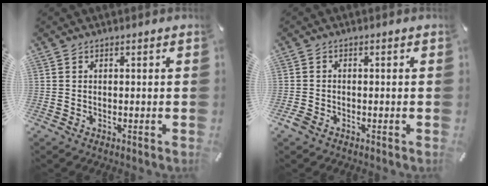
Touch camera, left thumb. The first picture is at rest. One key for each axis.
{"total": 1.8, "fx": -1.2, "fy": 1.0, "fz": 0.9, "tx": -0.023, "ty": 0.001, "tz": -0.024}